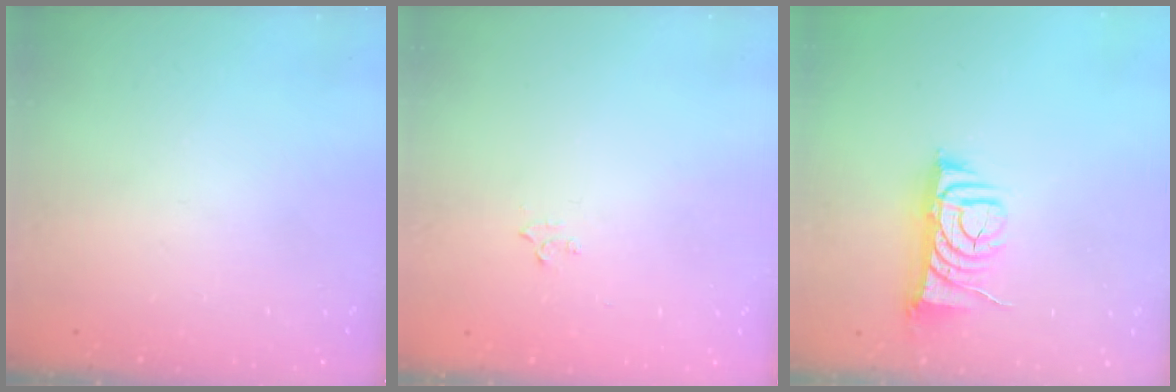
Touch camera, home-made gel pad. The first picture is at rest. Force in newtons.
{"total": 2.9, "press": 2.8, "slide": 0.4}
{"total": 8.3, "press": 8.2, "slide": 1.0}